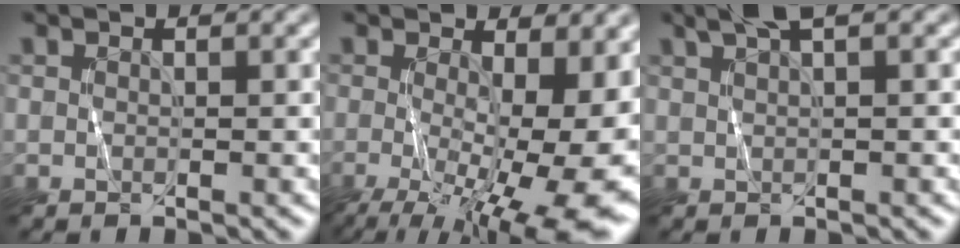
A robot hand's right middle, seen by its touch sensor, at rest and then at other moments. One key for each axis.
{"total": 14.9, "fx": -2.9, "fy": 6.2, "fz": 13.2, "tx": -0.193, "ty": -0.038, "tz": -0.025}
{"total": 2.2, "fx": 1.4, "fy": 0.4, "fz": 1.7, "tx": -0.028, "ty": 0.002, "tz": 0.027}